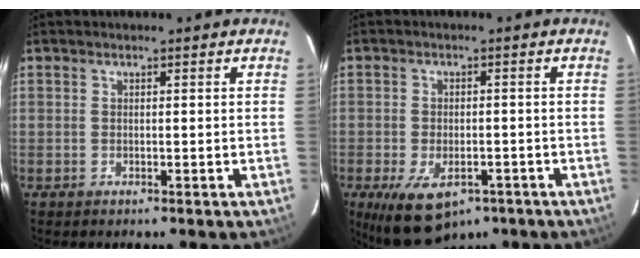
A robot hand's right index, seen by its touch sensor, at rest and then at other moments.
{"total": 10.0, "force": [-6.0, 5.2, 6.1], "torque": [-0.110, -0.012, -0.084]}